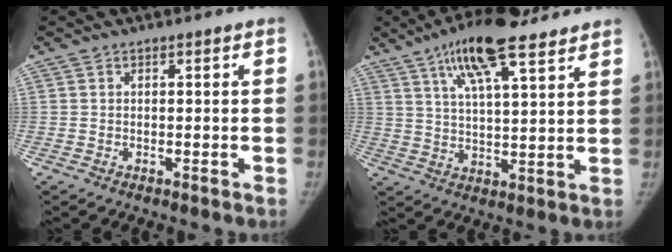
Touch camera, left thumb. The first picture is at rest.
{"total": 14.6, "force": [9.5, 3.9, 10.4], "torque": [-0.161, -0.029, 0.159]}